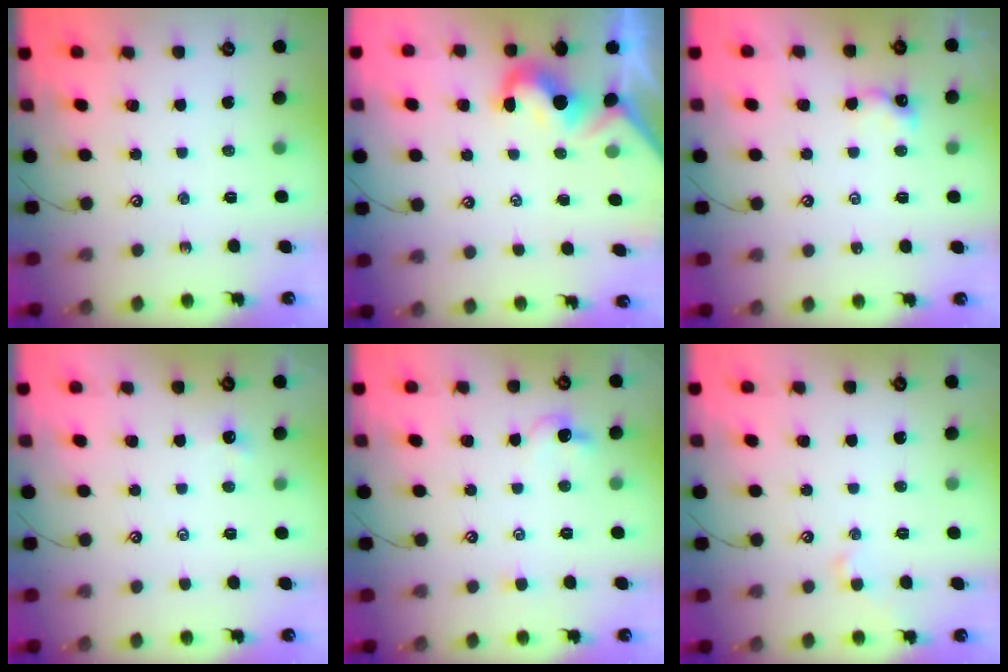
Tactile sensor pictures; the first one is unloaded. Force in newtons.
{"total": 1.7, "press": 1.5, "slide": 0.8}
{"total": 2.2, "press": 2.1, "slide": 0.5}
{"total": 0.0}
{"total": 1.5, "press": 1.4, "slide": 0.6}
{"total": 0.8, "press": 0.8, "slide": 0.1}